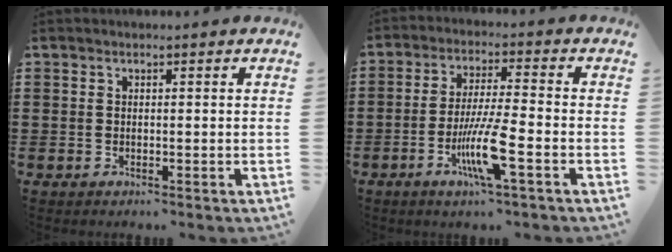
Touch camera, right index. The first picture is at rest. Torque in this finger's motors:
{"motor_torque": [2.14, 0.00, 0.44, 0.16]}